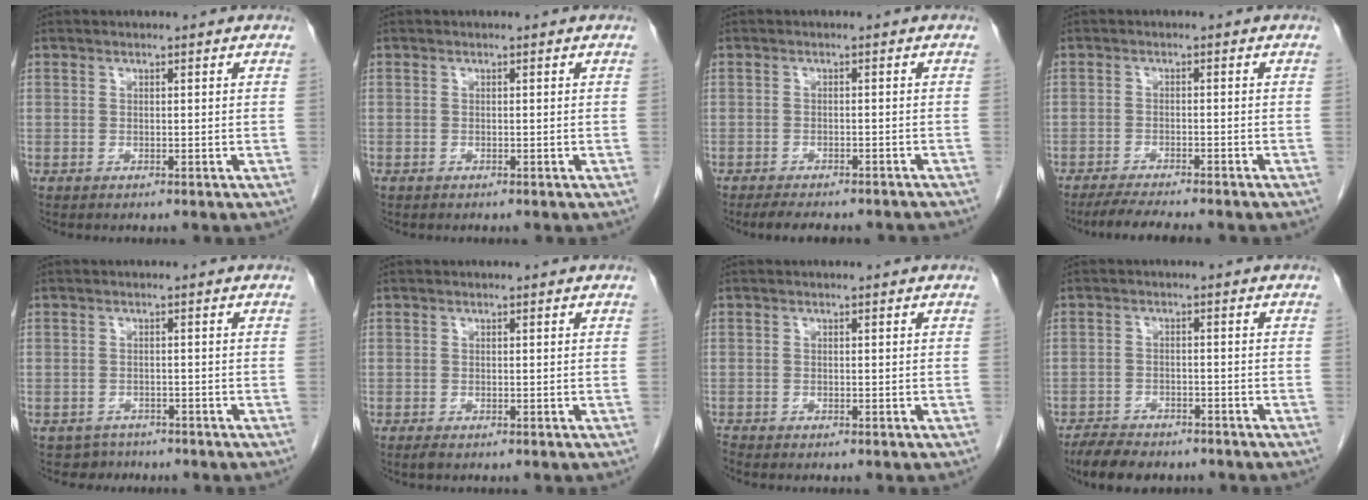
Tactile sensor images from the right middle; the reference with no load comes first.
{"total": 0.0}
{"total": 9.1, "force": [-8.0, 2.3, 3.7], "torque": [-0.050, -0.004, -0.098]}
{"total": 6.5, "force": [-5.6, 0.4, 3.2], "torque": [-0.050, -0.015, -0.088]}
{"total": 2.7, "force": [-2.1, 1.4, -0.8], "torque": [0.010, 0.004, -0.033]}
{"total": 0.6, "force": [-0.5, 0.1, 0.4], "torque": [-0.012, -0.002, -0.007]}
{"total": 0.6, "force": [-0.6, -0.1, 0.0], "torque": [-0.007, -0.004, -0.014]}
{"total": 6.7, "force": [-5.7, 2.4, 2.5], "torque": [-0.043, -0.009, -0.090]}